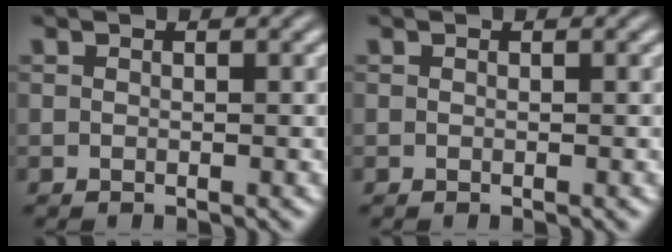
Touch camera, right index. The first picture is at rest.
{"total": 0.0}